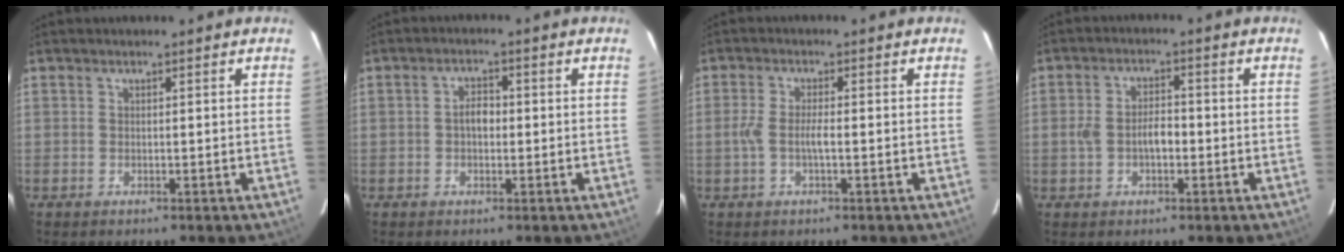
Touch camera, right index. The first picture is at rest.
{"total": 2.9, "force": [-0.2, 1.9, 2.1], "torque": [-0.037, 0.010, -0.005]}
{"total": 3.6, "force": [-0.8, 0.7, 3.5], "torque": [-0.068, 0.001, -0.016]}
{"total": 5.1, "force": [-1.2, 2.9, 4.0], "torque": [-0.078, 0.008, -0.016]}